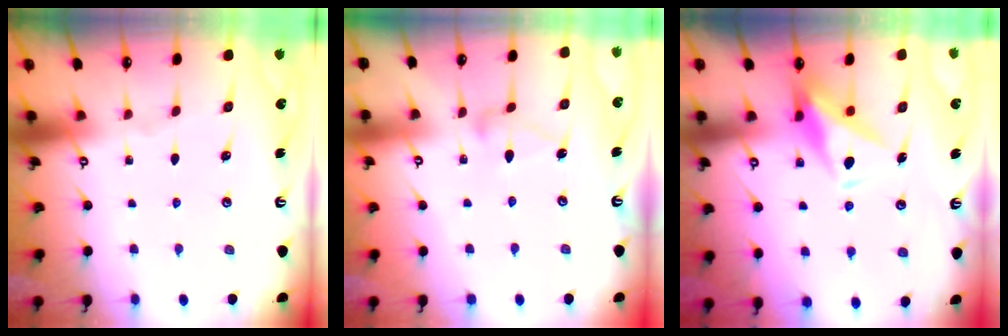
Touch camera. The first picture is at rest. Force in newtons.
{"total": 7.5, "press": 7.5, "slide": 0.3}
{"total": 8.8, "press": 8.7, "slide": 0.9}